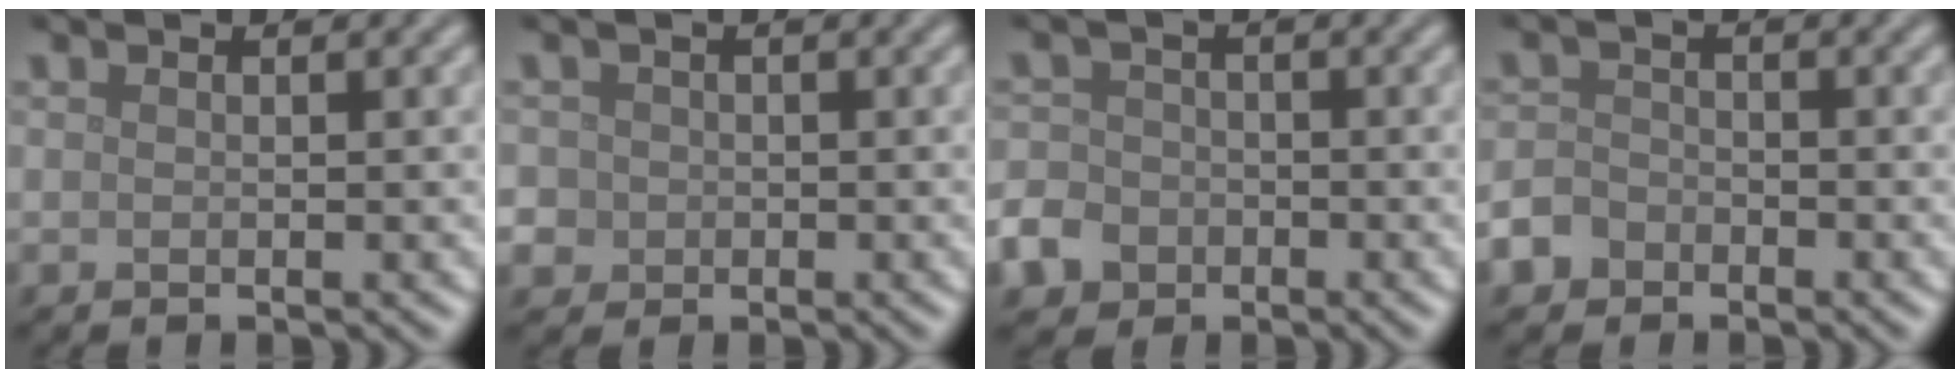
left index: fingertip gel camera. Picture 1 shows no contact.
{"total": 3.7, "force": [-0.4, 3.5, 1.2], "torque": [-0.019, 0.013, -0.029]}
{"total": 5.5, "force": [-2.9, 4.4, 1.5], "torque": [-0.025, -0.015, -0.066]}
{"total": 2.9, "force": [-2.0, 2.0, 0.7], "torque": [-0.005, -0.004, -0.044]}